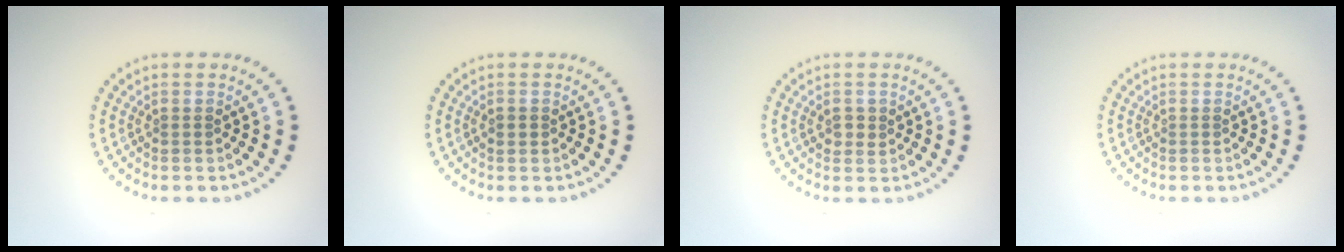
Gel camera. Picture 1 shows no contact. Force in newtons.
{"total": 0.7, "press": 0.7, "slide": 0.1}
{"total": 1.3, "press": 1.3, "slide": 0.1}
{"total": 0.0}